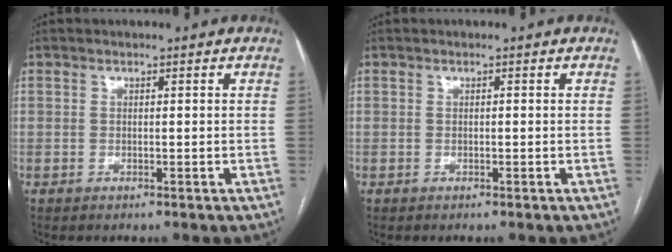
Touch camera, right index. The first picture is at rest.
{"total": 0.0}